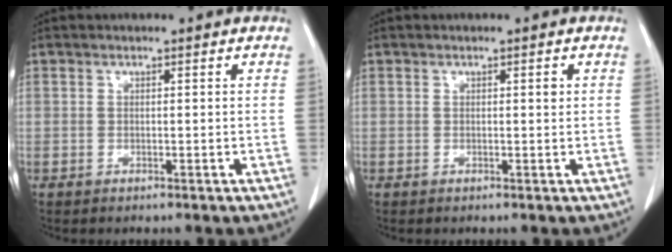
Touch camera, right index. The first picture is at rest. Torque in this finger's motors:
{"motor_torque": [0.13, -0.09, 0.00, 0.01]}